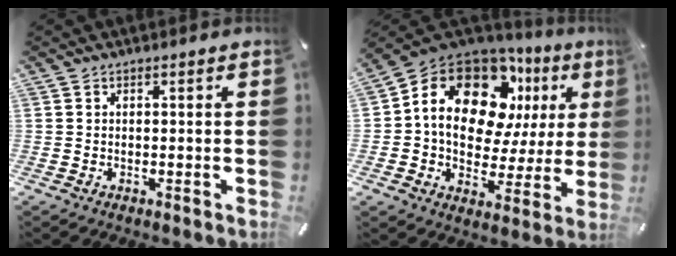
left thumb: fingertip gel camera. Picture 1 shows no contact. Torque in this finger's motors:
{"motor_torque": [2.51, 2.50, 1.27, -0.82, 0.63]}